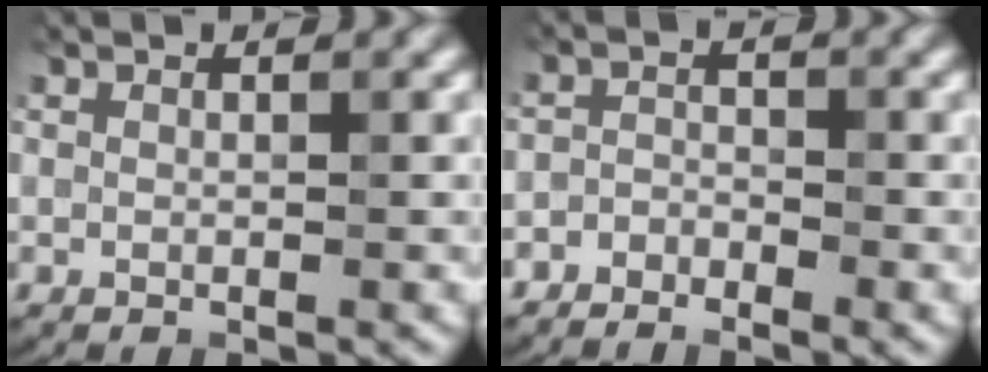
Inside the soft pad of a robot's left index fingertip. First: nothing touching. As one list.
[{"total": 4.2, "force": [-3.7, -0.9, -1.8], "torque": [0.005, -0.014, -0.031]}]